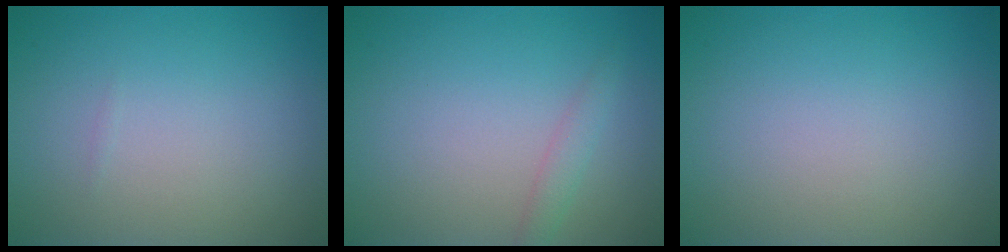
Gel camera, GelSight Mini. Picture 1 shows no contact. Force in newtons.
{"total": 1.3, "press": 1.3, "slide": 0.1}
{"total": 0.0}